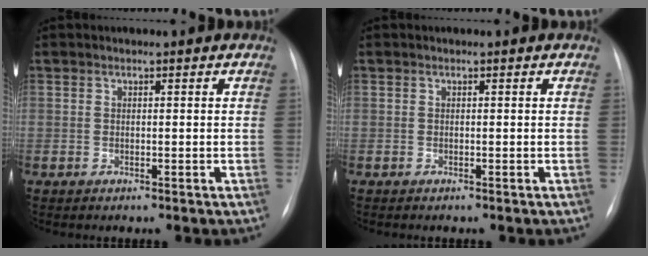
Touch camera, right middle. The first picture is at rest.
{"total": 0.0}